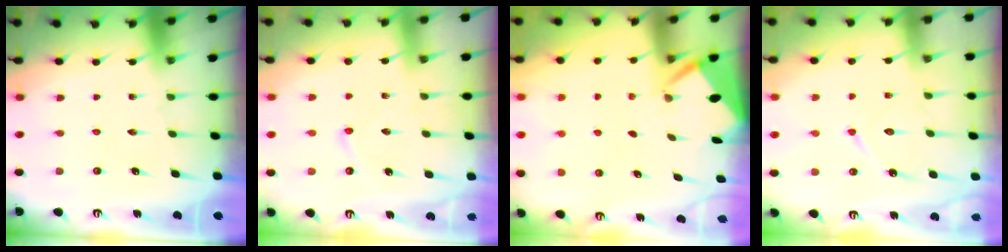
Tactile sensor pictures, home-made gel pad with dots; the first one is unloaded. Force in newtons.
{"total": 4.0, "press": 4.0, "slide": 0.3}
{"total": 2.7, "press": 2.6, "slide": 0.4}
{"total": 9.3, "press": 9.3, "slide": 0.2}